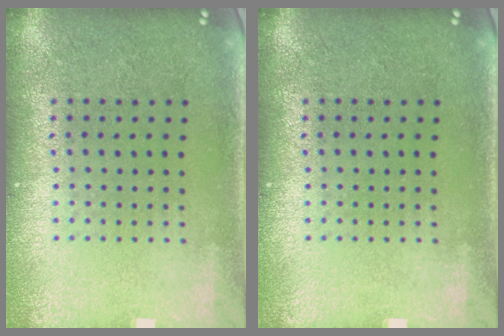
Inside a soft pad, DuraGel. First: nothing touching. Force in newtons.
{"total": 0.0}